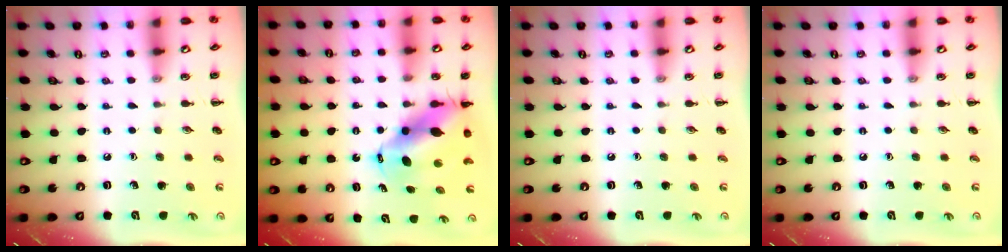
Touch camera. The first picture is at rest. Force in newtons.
{"total": 10.5, "press": 10.2, "slide": 2.5}
{"total": 0.0}
{"total": 0.0}